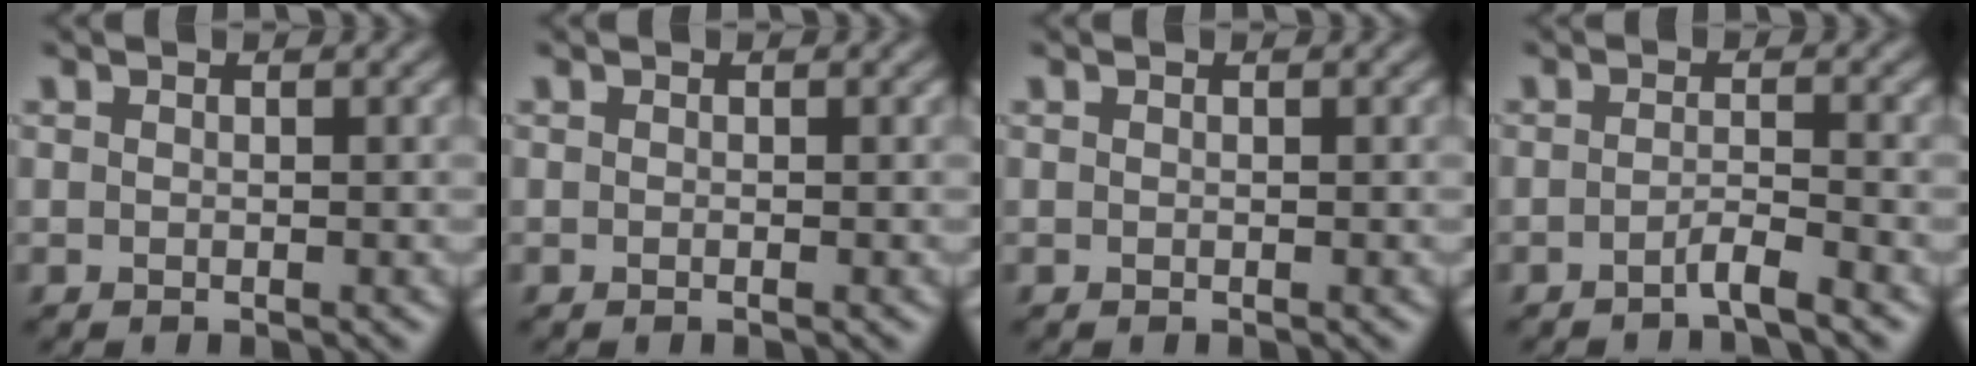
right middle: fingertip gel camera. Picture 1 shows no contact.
{"total": 0.0}
{"total": 0.0}
{"total": 1.8, "force": [-1.2, 0.2, 1.3], "torque": [-0.020, 0.003, -0.031]}